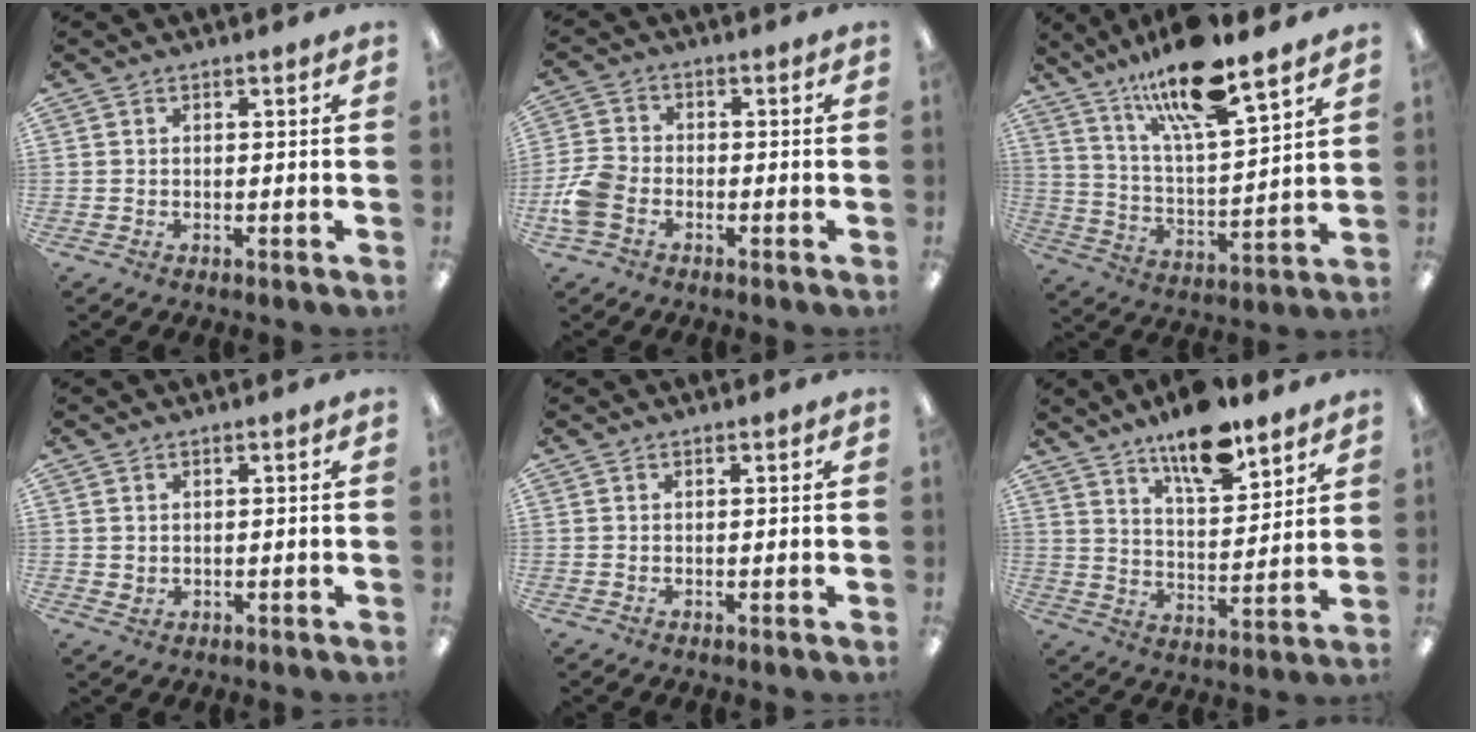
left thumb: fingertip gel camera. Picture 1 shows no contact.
{"total": 7.4, "force": [-2.7, 5.2, 4.5], "torque": [-0.095, 0.017, -0.048]}
{"total": 17.5, "force": [13.8, 3.2, 10.2], "torque": [-0.192, -0.077, 0.231]}
{"total": 1.4, "force": [0.9, 1.0, 0.3], "torque": [0.002, -0.002, 0.015]}
{"total": 0.0}
{"total": 13.8, "force": [10.8, 4.5, 7.3], "torque": [-0.115, -0.066, 0.186]}